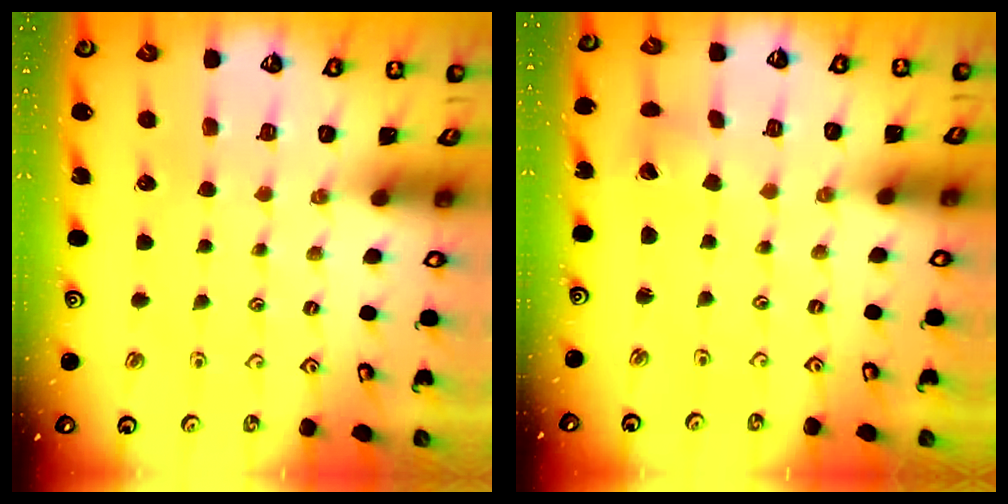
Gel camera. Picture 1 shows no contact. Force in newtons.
{"total": 2.6, "press": 2.6, "slide": 0.3}